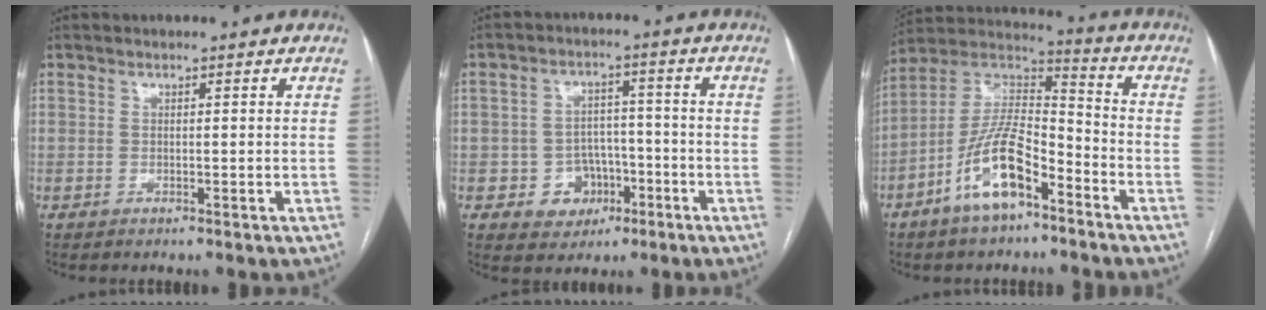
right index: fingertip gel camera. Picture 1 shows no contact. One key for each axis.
{"total": 6.3, "fx": -2.4, "fy": 5.6, "fz": 1.6, "tx": -0.017, "ty": 0.016, "tz": -0.027}
{"total": 13.4, "fx": -7.2, "fy": 4.5, "fz": 10.3, "tx": -0.210, "ty": 0.012, "tz": -0.132}